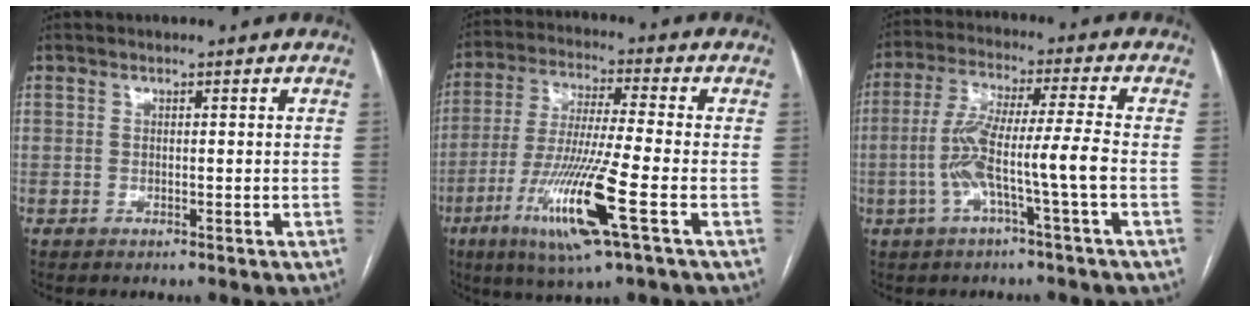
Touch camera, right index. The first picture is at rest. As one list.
[{"total": 14.3, "force": [-5.5, -0.2, 13.2], "torque": [-0.270, -0.025, -0.103]}, {"total": 9.4, "force": [-2.6, -0.7, 9.0], "torque": [-0.184, 0.018, -0.047]}]